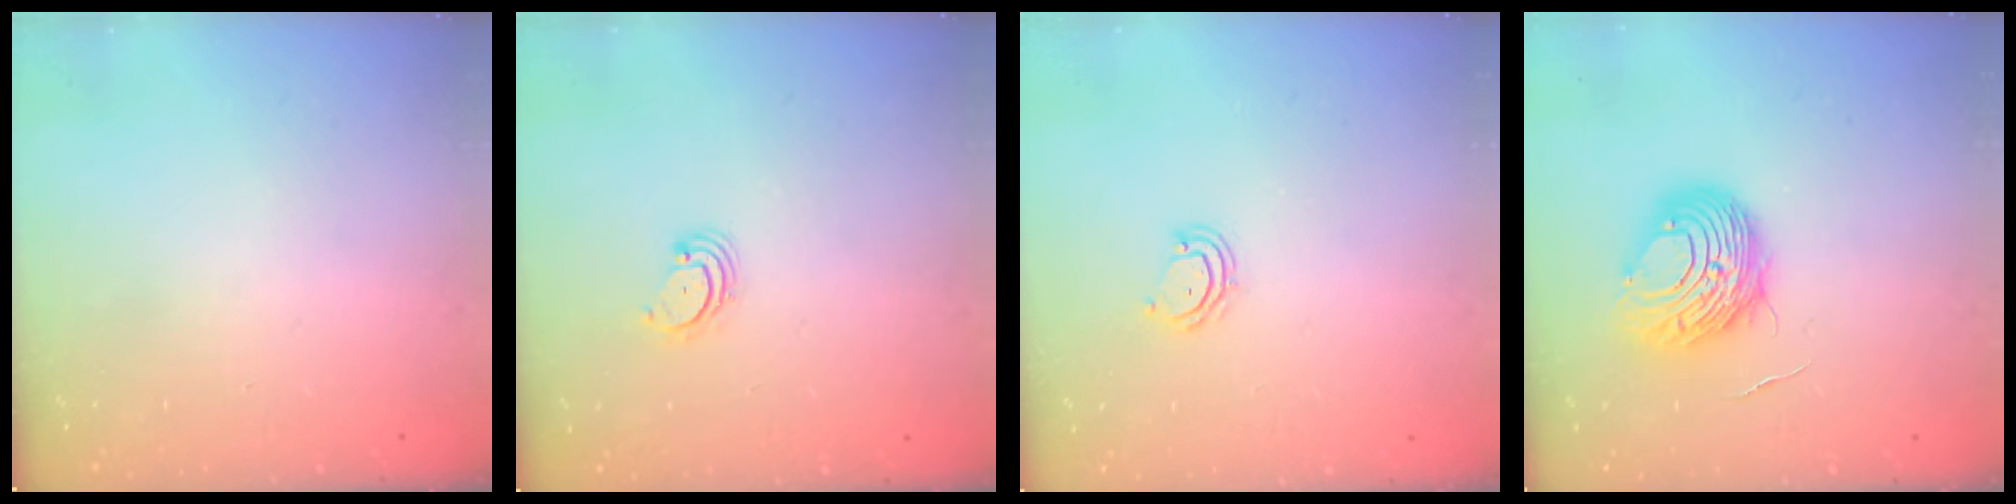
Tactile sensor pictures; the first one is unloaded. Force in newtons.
{"total": 2.7, "press": 2.7, "slide": 0.3}
{"total": 4.2, "press": 4.2, "slide": 0.4}
{"total": 9.5, "press": 9.5, "slide": 1.0}